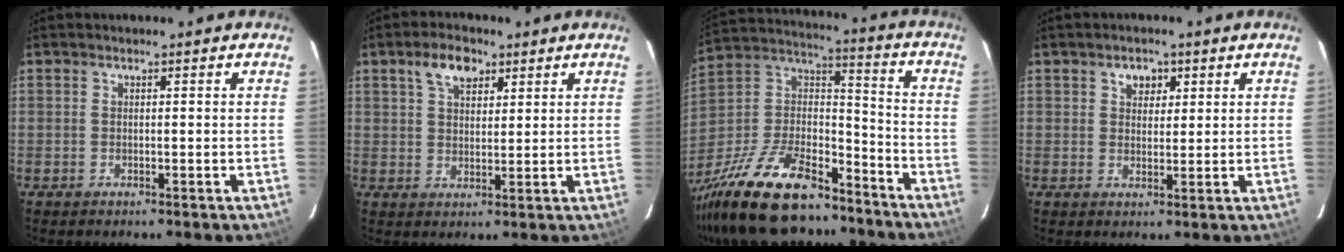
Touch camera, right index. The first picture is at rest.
{"total": 5.7, "force": [3.4, 3.0, 3.5], "torque": [-0.059, 0.012, 0.058]}
{"total": 27.0, "force": [-19.7, 10.9, 14.9], "torque": [-0.311, 0.004, -0.320]}
{"total": 3.1, "force": [1.7, 2.1, 1.5], "torque": [-0.015, 0.007, 0.028]}